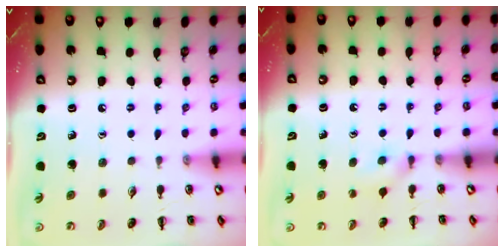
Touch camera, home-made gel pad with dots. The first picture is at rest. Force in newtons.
{"total": 4.1, "press": 3.8, "slide": 1.4}